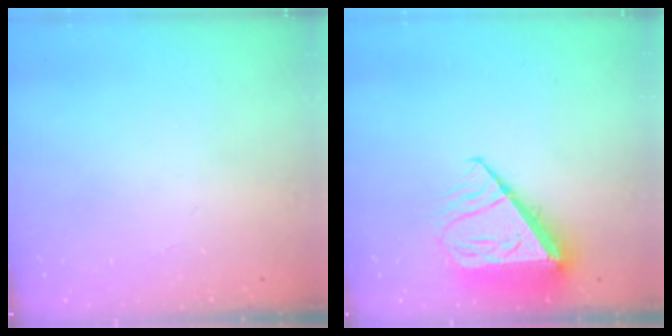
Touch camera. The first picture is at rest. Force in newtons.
{"total": 9.5, "press": 9.4, "slide": 1.2}